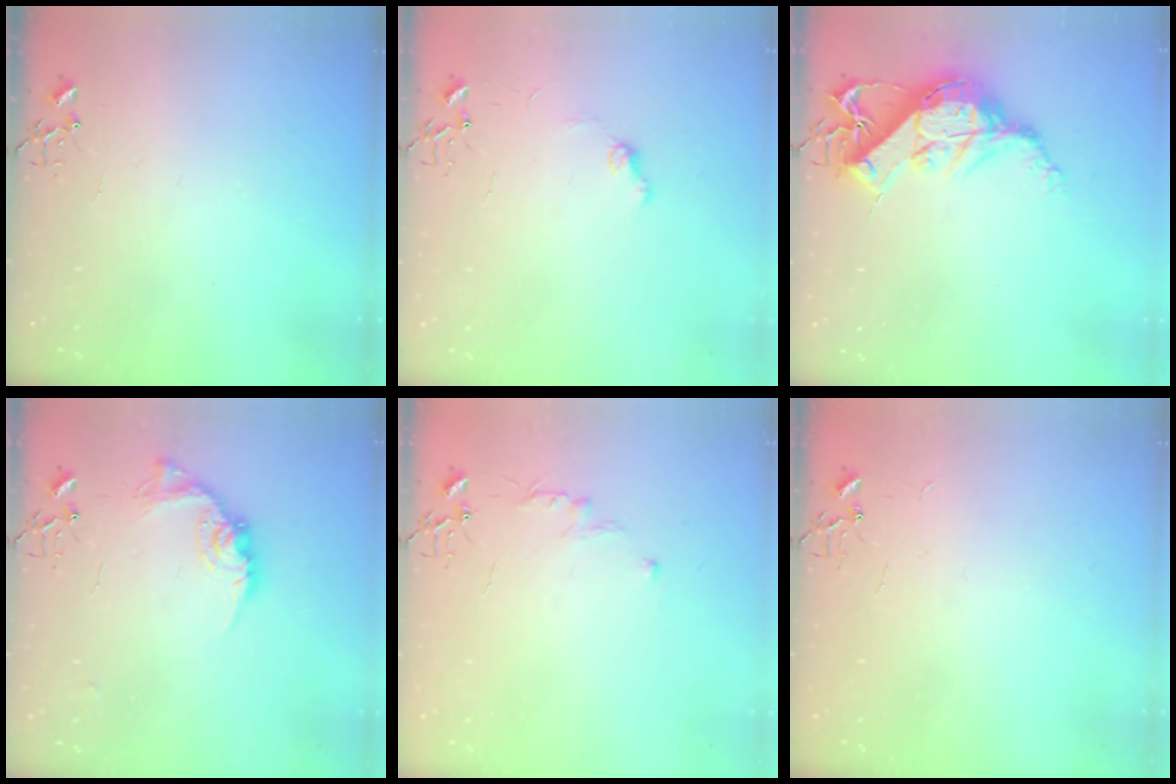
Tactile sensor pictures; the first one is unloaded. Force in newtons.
{"total": 5.8, "press": 5.7, "slide": 0.6}
{"total": 13.9, "press": 13.8, "slide": 1.4}
{"total": 12.6, "press": 12.6, "slide": 0.5}
{"total": 5.5, "press": 5.5, "slide": 0.6}
{"total": 1.8, "press": 1.8, "slide": 0.2}